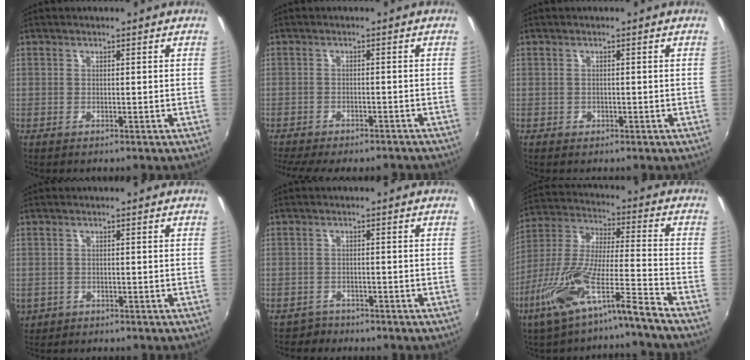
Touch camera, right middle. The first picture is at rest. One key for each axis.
{"total": 10.8, "fx": -9.4, "fy": 2.4, "fz": 4.7, "tx": -0.105, "ty": -0.027, "tz": -0.135}
{"total": 0.9, "fx": -0.4, "fy": 0.7, "fz": 0.2, "tx": -0.002, "ty": -0.003, "tz": -0.005}
{"total": 3.5, "fx": -0.7, "fy": 3.1, "fz": 1.5, "tx": -0.036, "ty": -0.005, "tz": -0.005}
{"total": 2.4, "fx": -1.8, "fy": 1.6, "fz": -0.2, "tx": -0.004, "ty": 0.002, "tz": -0.030}
{"total": 13.8, "fx": -9.5, "fy": 0.2, "fz": 10.0, "tx": -0.202, "ty": -0.006, "tz": -0.185}